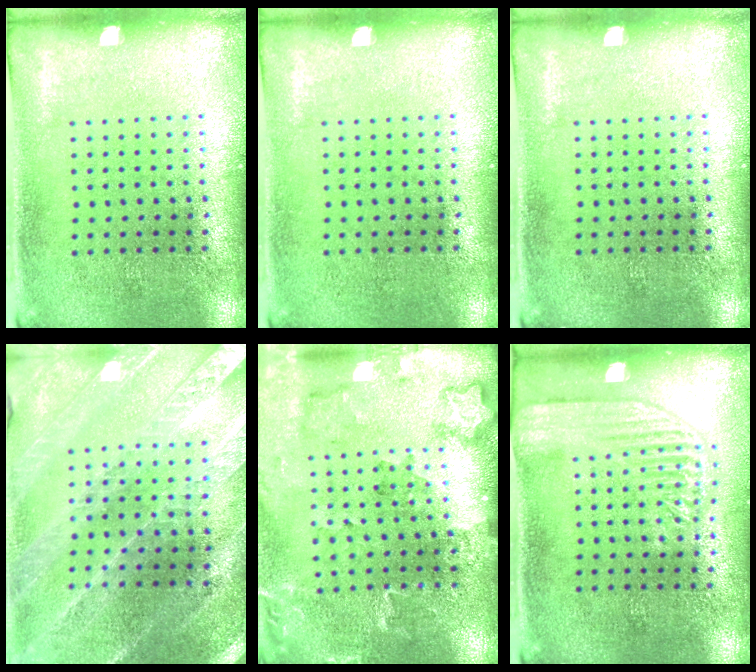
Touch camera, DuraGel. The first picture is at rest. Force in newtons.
{"total": 0.0}
{"total": 0.0}
{"total": 2.4, "press": 2.4, "slide": 0.4}
{"total": 1.8, "press": 1.8, "slide": 0.0}
{"total": 2.0, "press": 1.8, "slide": 0.7}